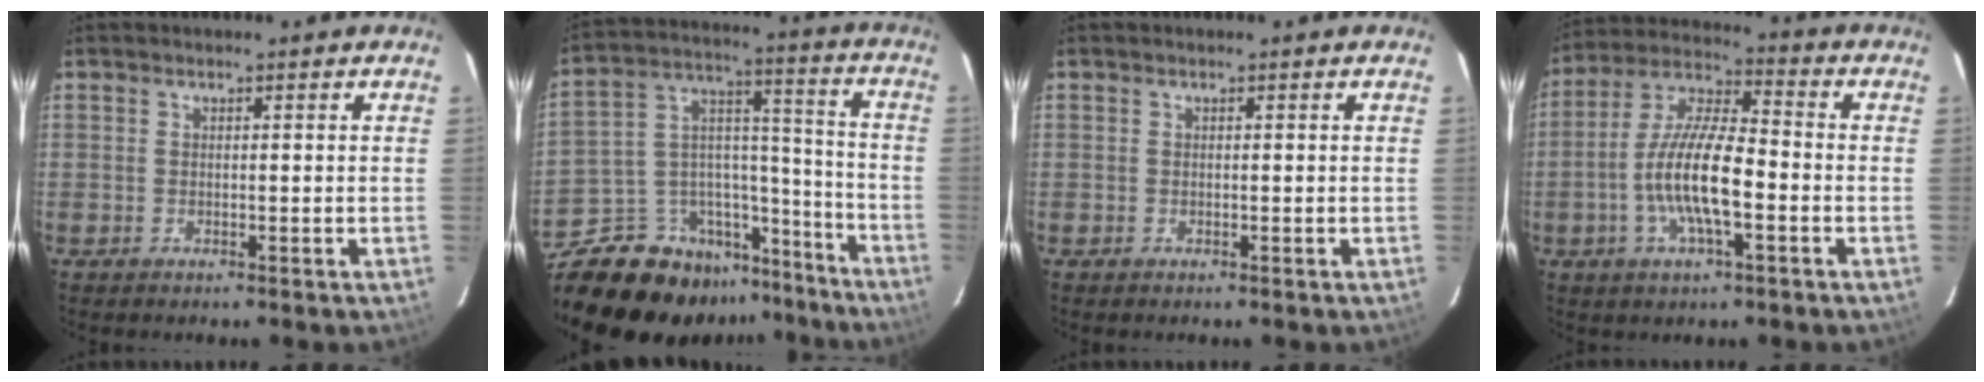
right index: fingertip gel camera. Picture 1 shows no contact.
{"total": 19.9, "force": [-16.1, 9.8, 6.3], "torque": [-0.134, 0.066, -0.240]}
{"total": 0.0}
{"total": 13.1, "force": [-3.6, 3.4, 12.1], "torque": [-0.245, 0.000, -0.072]}